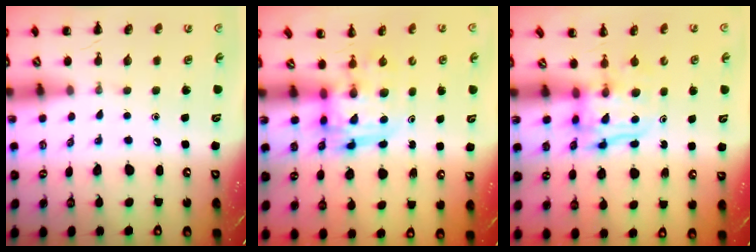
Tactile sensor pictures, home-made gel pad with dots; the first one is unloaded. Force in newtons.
{"total": 4.1, "press": 4.0, "slide": 0.9}
{"total": 3.8, "press": 3.8, "slide": 0.4}